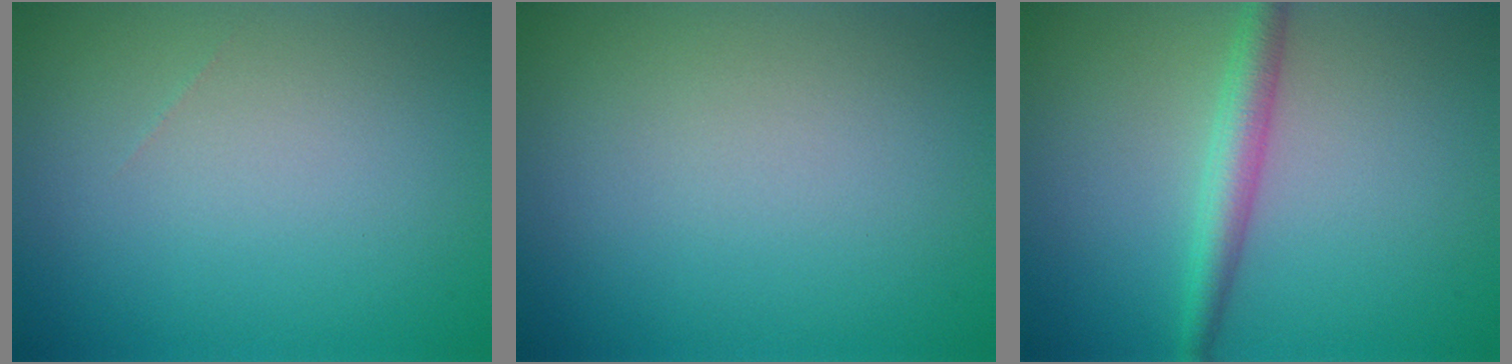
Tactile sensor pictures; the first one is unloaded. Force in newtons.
{"total": 0.0}
{"total": 2.8, "press": 2.8, "slide": 0.0}